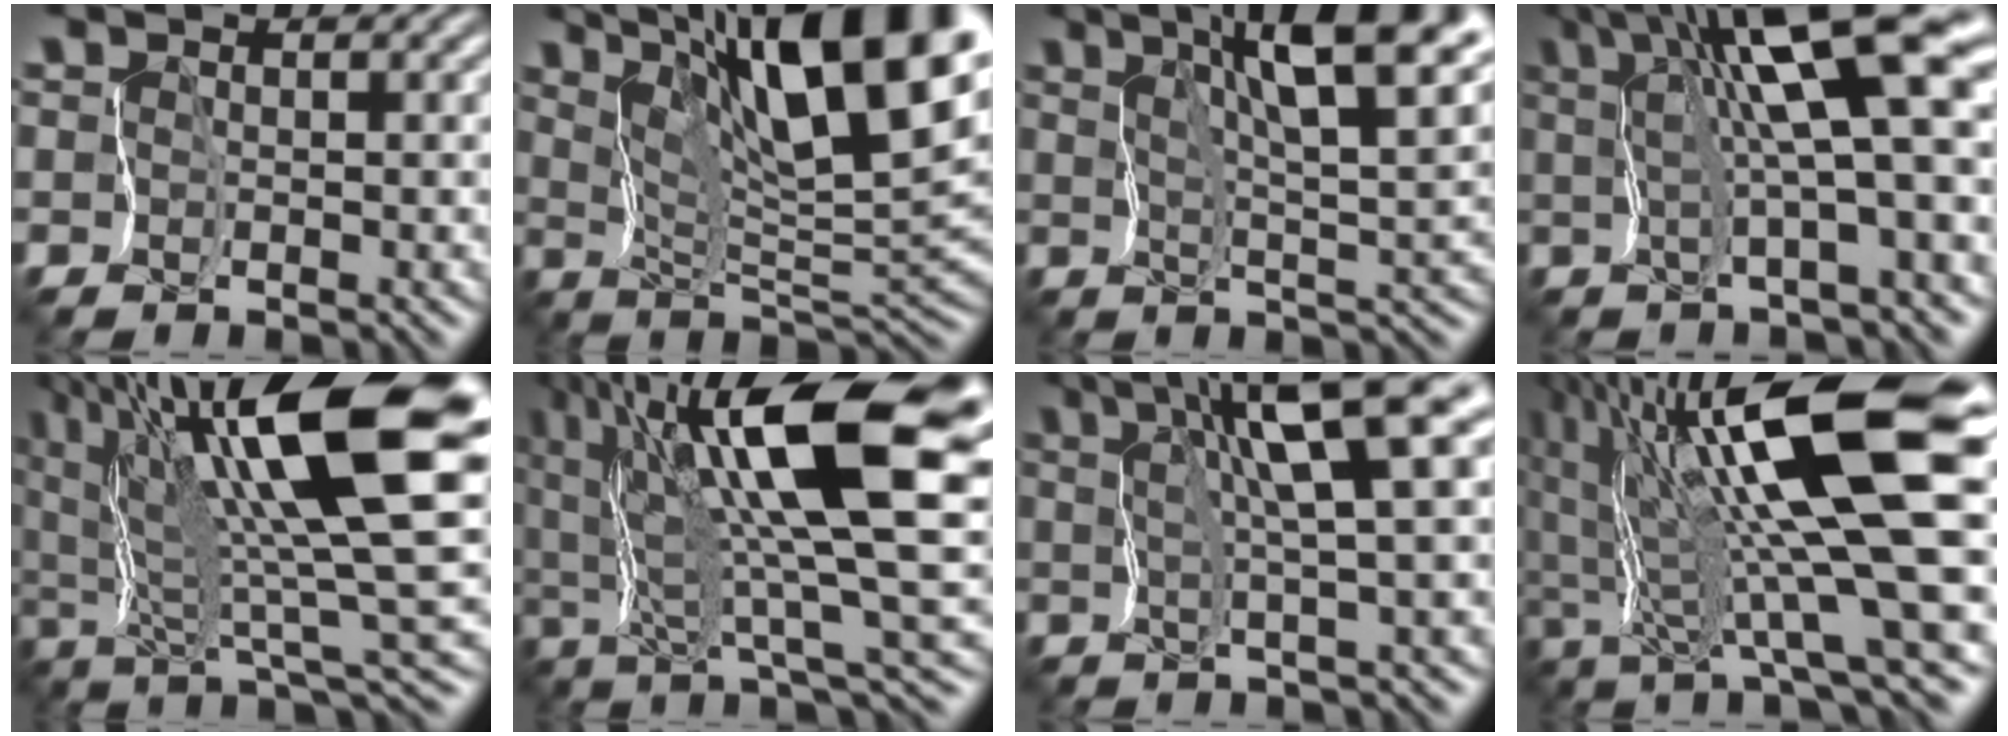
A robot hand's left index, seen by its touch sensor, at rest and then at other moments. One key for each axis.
{"total": 15.6, "fx": 9.0, "fy": 3.6, "fz": 12.3, "tx": -0.170, "ty": 0.015, "tz": 0.137}
{"total": 11.2, "fx": 5.8, "fy": 2.1, "fz": 9.4, "tx": -0.142, "ty": 0.016, "tz": 0.081}
{"total": 12.3, "fx": 4.2, "fy": 1.7, "fz": 11.4, "tx": -0.181, "ty": 0.014, "tz": 0.068}
{"total": 15.7, "fx": 6.7, "fy": 2.4, "fz": 14.0, "tx": -0.249, "ty": 0.014, "tz": 0.117}
{"total": 16.1, "fx": 6.3, "fy": 3.0, "fz": 14.6, "tx": -0.260, "ty": 0.009, "tz": 0.107}
{"total": 9.0, "fx": 3.8, "fy": 0.3, "fz": 8.1, "tx": -0.126, "ty": 0.021, "tz": 0.064}
{"total": 15.7, "fx": 4.2, "fy": 1.8, "fz": 15.0, "tx": -0.279, "ty": 0.004, "tz": 0.079}